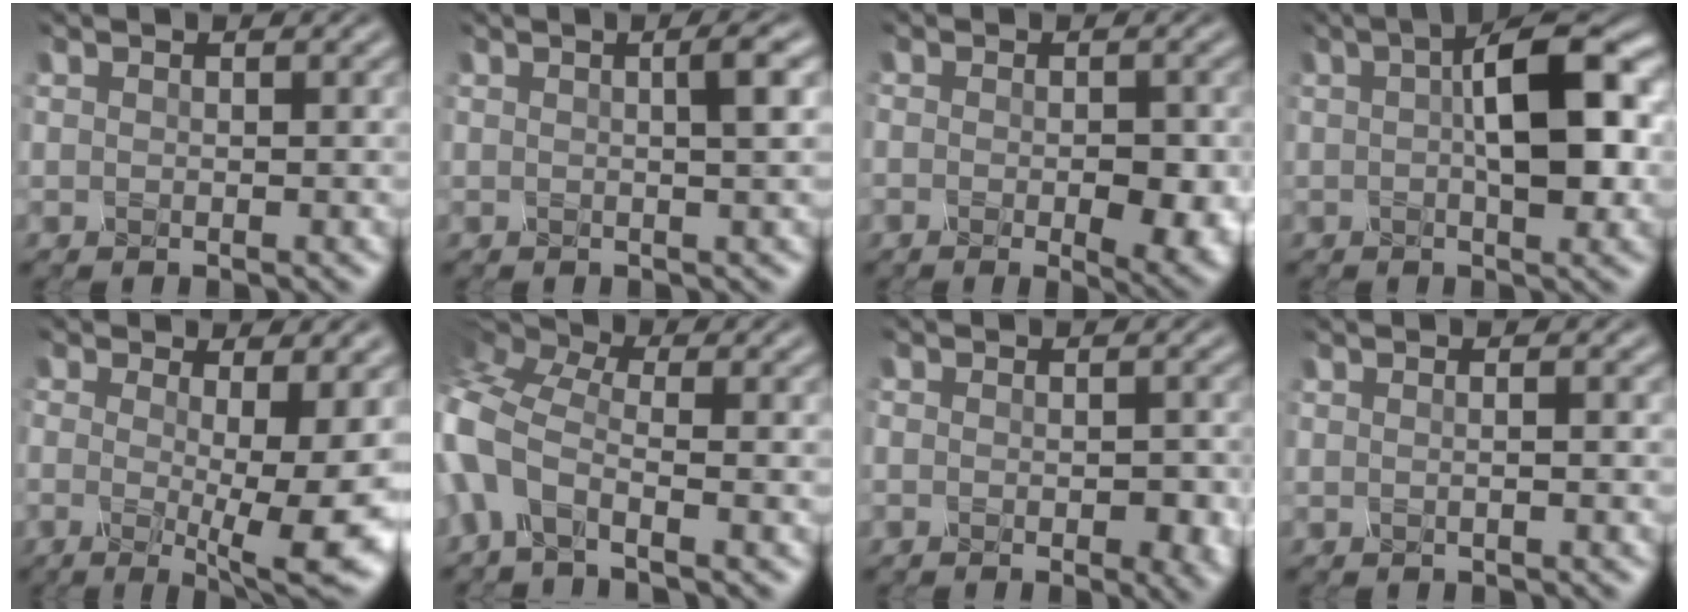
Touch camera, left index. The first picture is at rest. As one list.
[{"total": 2.6, "force": [0.5, 0.6, 2.5], "torque": [-0.029, 0.009, -0.002]}, {"total": 4.8, "force": [-1.3, 1.8, 4.2], "torque": [-0.061, -0.012, -0.016]}, {"total": 8.6, "force": [1.0, 3.6, 7.7], "torque": [-0.119, 0.014, 0.008]}, {"total": 8.7, "force": [-0.5, 1.8, 8.5], "torque": [-0.102, -0.018, -0.015]}, {"total": 7.7, "force": [-2.4, 4.2, 6.1], "torque": [-0.165, 0.006, -0.073]}, {"total": 3.3, "force": [-0.9, 1.5, 2.8], "torque": [-0.036, -0.006, -0.011]}, {"total": 1.9, "force": [0.5, 0.9, 1.7], "torque": [-0.008, 0.012, -0.024]}]